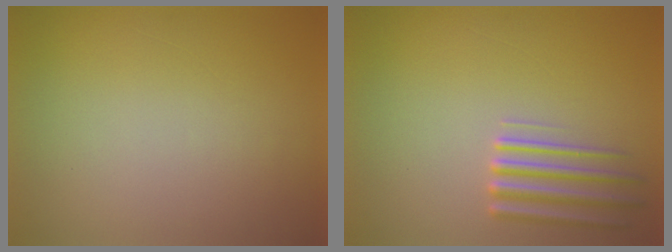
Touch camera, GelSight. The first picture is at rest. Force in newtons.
{"total": 2.3}